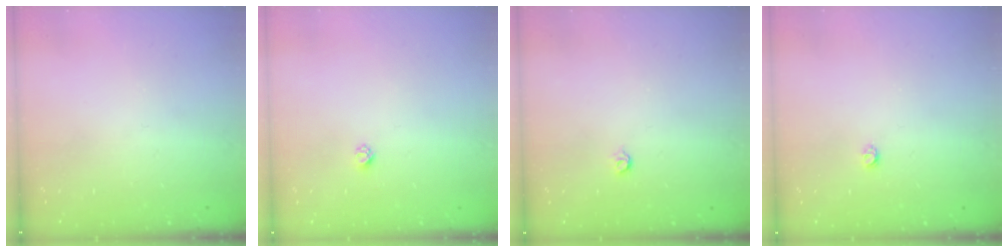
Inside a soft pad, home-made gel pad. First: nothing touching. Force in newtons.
{"total": 2.3, "press": 2.3, "slide": 0.2}
{"total": 3.6, "press": 3.6, "slide": 0.7}
{"total": 2.9, "press": 2.8, "slide": 0.5}